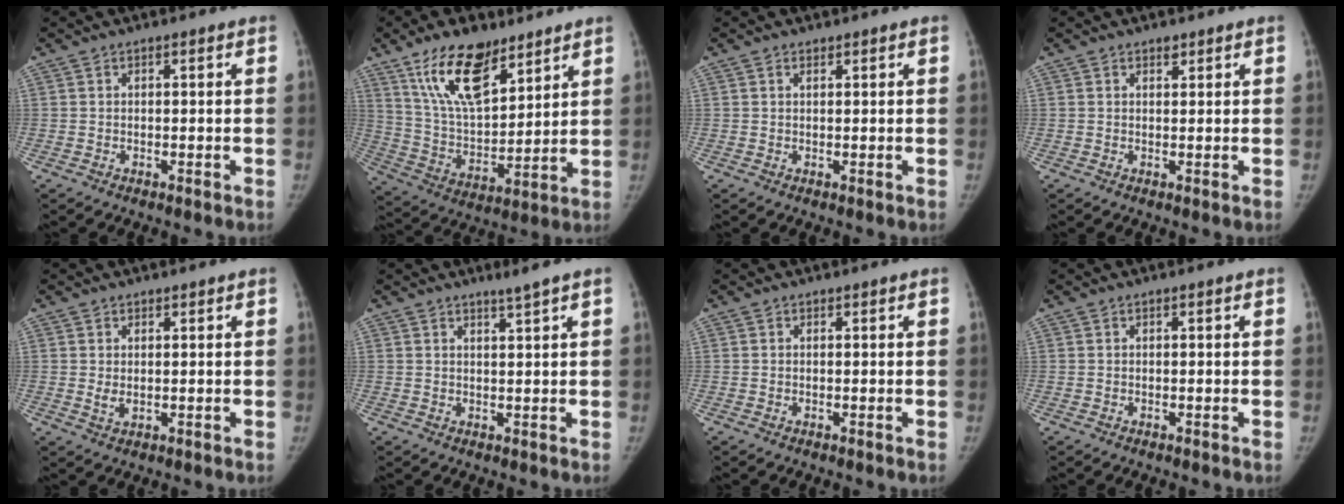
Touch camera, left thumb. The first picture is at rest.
{"total": 16.6, "force": [10.6, 7.5, 10.3], "torque": [-0.146, -0.056, 0.200]}
{"total": 0.6, "force": [0.5, 0.3, 0.1], "torque": [0.001, -0.004, 0.006]}
{"total": 1.0, "force": [0.9, 0.5, 0.2], "torque": [0.004, -0.008, 0.011]}
{"total": 1.6, "force": [0.6, 0.9, 1.1], "torque": [-0.015, -0.011, 0.015]}
{"total": 2.1, "force": [1.7, -0.6, 1.1], "torque": [-0.017, -0.019, 0.030]}
{"total": 0.0}
{"total": 0.0}